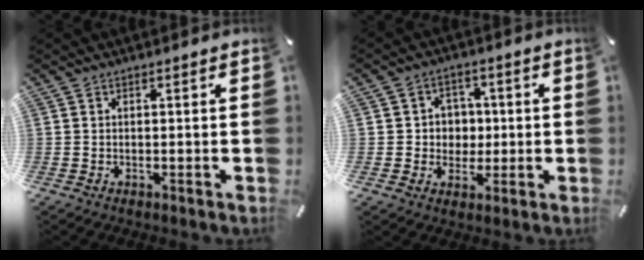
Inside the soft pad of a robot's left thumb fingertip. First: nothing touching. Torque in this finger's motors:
{"motor_torque": [-0.04, 0.16, 0.43, 0.02, -0.01]}